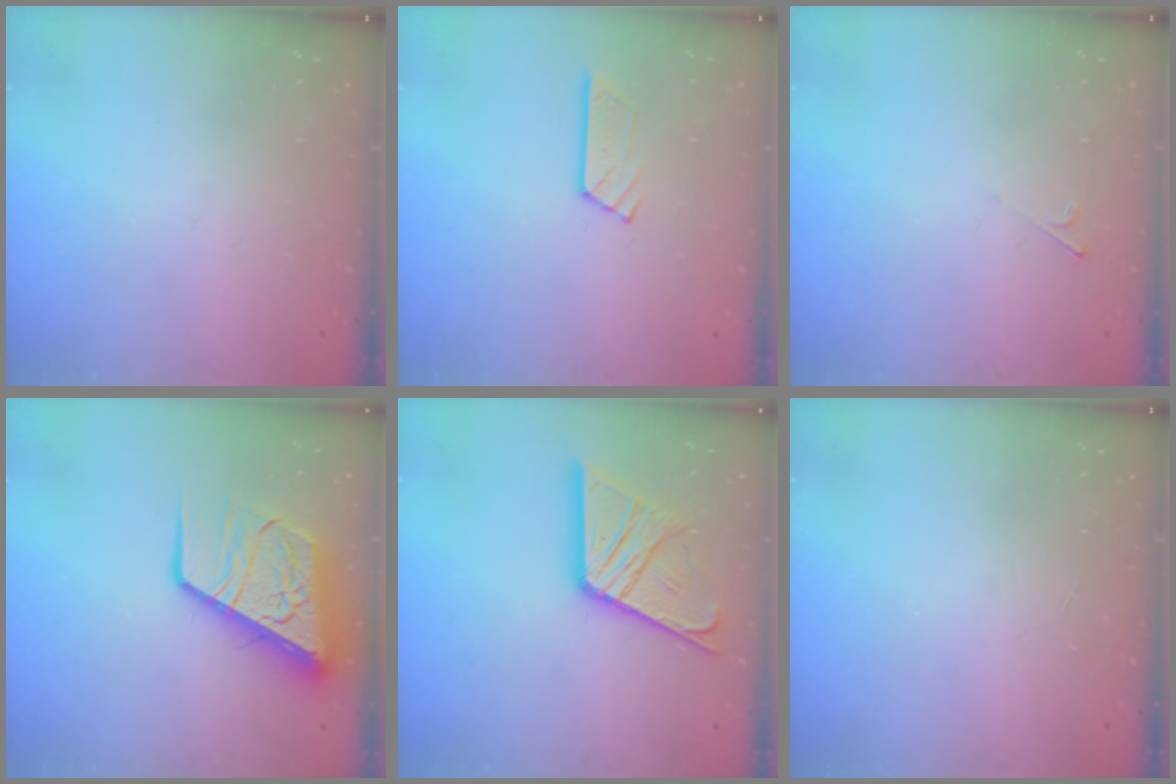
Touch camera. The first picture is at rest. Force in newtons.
{"total": 4.8, "press": 4.8, "slide": 0.1}
{"total": 1.9, "press": 1.9, "slide": 0.4}
{"total": 14.1, "press": 14.1, "slide": 1.4}
{"total": 17.7, "press": 17.6, "slide": 1.9}
{"total": 0.0}